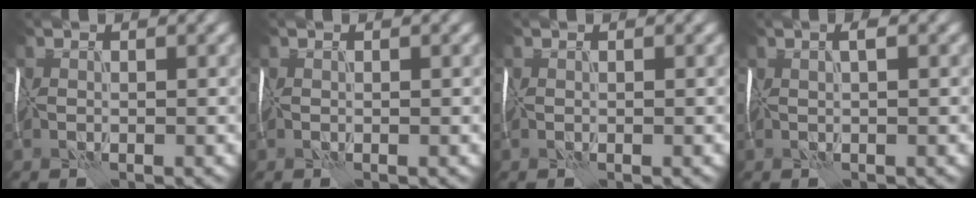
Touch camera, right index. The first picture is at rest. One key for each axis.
{"total": 0.0}
{"total": 0.0}
{"total": 1.0, "fx": 0.5, "fy": -0.1, "fz": 0.8, "tx": -0.019, "ty": 0.002, "tz": 0.006}